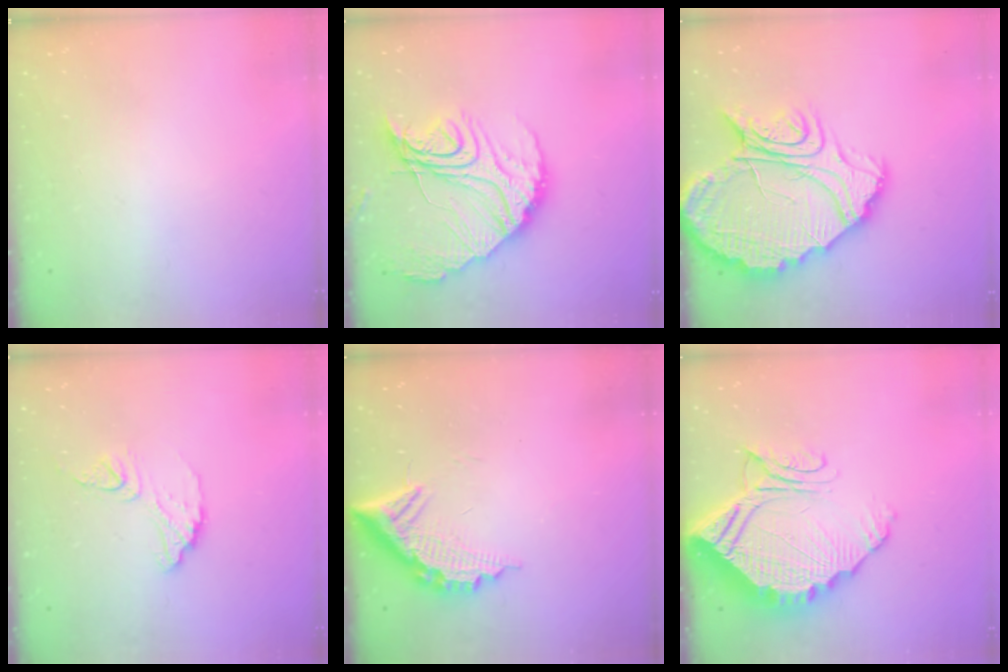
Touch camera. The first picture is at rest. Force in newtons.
{"total": 22.9, "press": 22.8, "slide": 2.0}
{"total": 22.8, "press": 22.7, "slide": 2.3}
{"total": 9.5, "press": 9.5, "slide": 0.6}
{"total": 11.8, "press": 11.8, "slide": 1.0}
{"total": 19.5, "press": 19.4, "slide": 1.5}